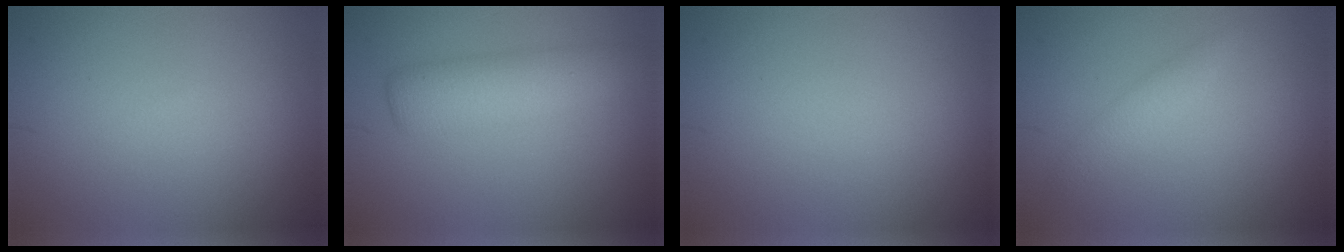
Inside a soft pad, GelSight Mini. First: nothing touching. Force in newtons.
{"total": 4.0, "press": 4.0, "slide": 0.1}
{"total": 0.0}
{"total": 1.5, "press": 1.5, "slide": 0.1}